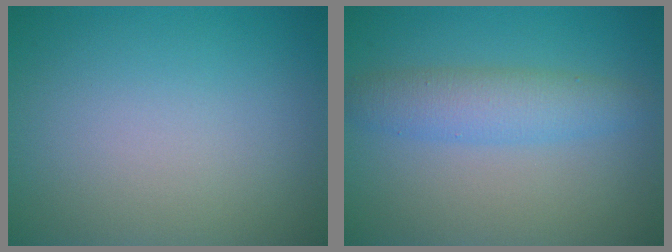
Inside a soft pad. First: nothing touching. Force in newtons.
{"total": 3.5, "press": 3.5, "slide": 0.0}